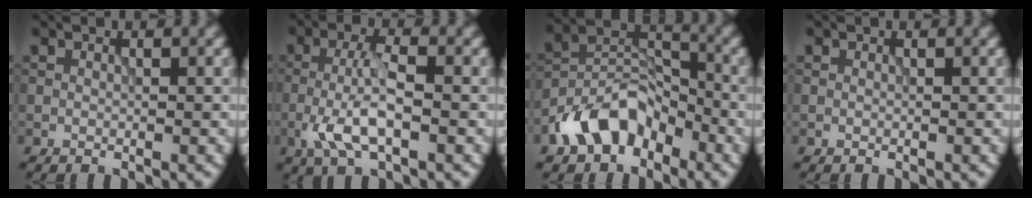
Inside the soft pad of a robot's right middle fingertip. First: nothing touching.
{"total": 4.7, "force": [-1.6, 1.4, 4.2], "torque": [-0.088, 0.004, -0.039]}
{"total": 6.7, "force": [-4.2, 4.0, 3.3], "torque": [-0.054, 0.006, -0.086]}
{"total": 0.0}